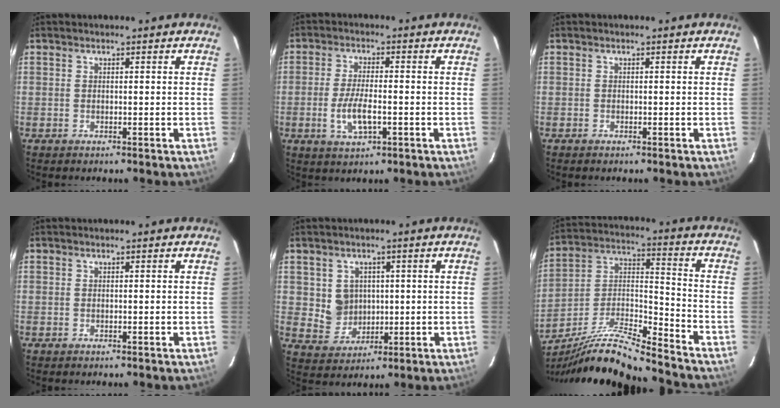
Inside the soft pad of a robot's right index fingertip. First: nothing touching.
{"total": 6.8, "force": [-2.0, 2.3, 6.1], "torque": [-0.125, -0.007, -0.035]}
{"total": 0.0}
{"total": 0.0}
{"total": 6.2, "force": [1.0, 5.9, 1.7], "torque": [-0.040, 0.008, 0.034]}
{"total": 17.2, "force": [-15.0, 0.3, 8.4], "torque": [-0.156, -0.006, -0.271]}